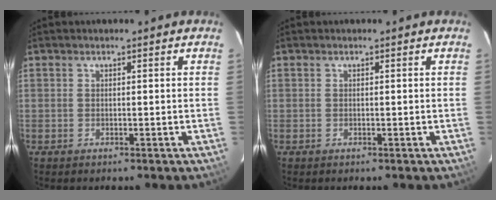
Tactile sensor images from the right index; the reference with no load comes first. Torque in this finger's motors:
{"motor_torque": [0.00, 0.00, 0.02, 0.01]}